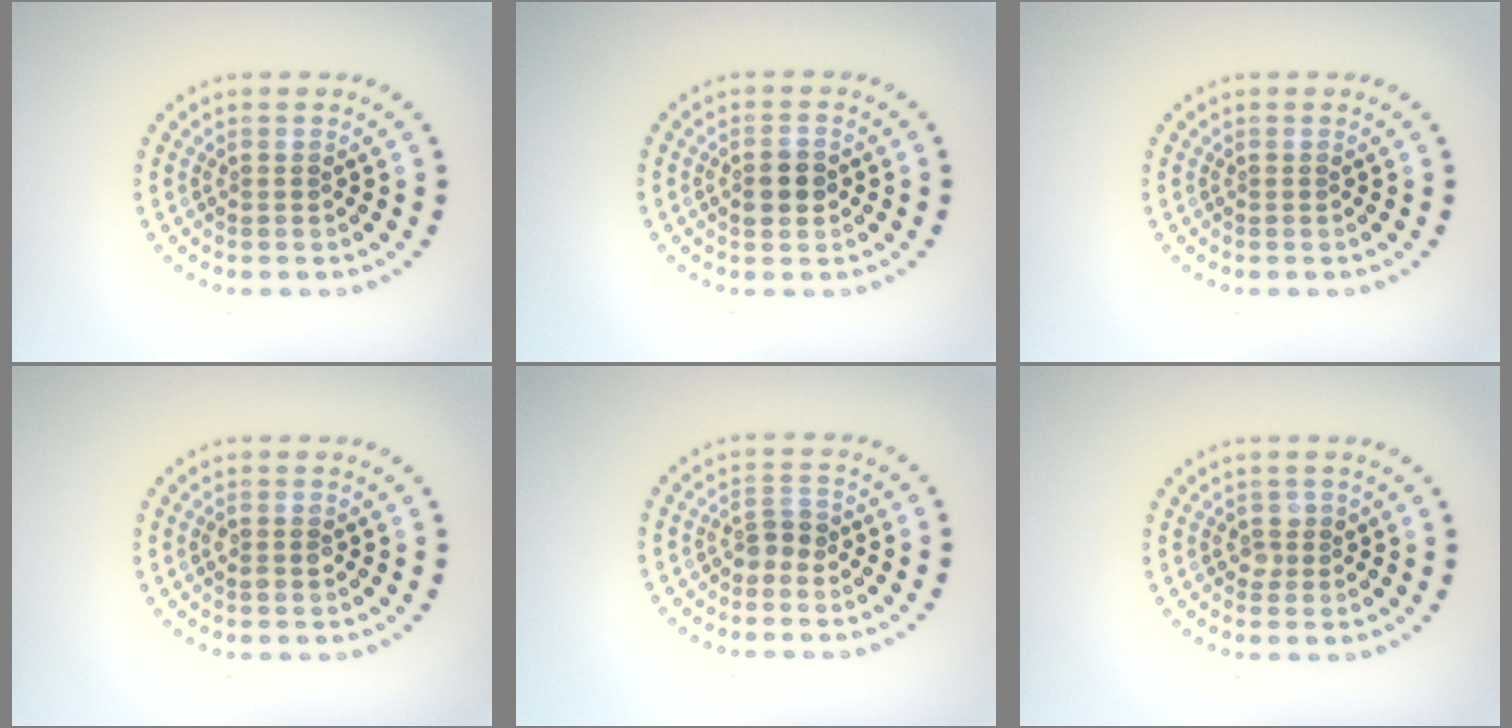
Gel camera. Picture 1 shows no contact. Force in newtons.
{"total": 2.6, "press": 2.6, "slide": 0.1}
{"total": 0.0}
{"total": 1.0, "press": 1.0, "slide": 0.2}
{"total": 1.3, "press": 1.1, "slide": 0.7}
{"total": 1.2, "press": 1.1, "slide": 0.4}